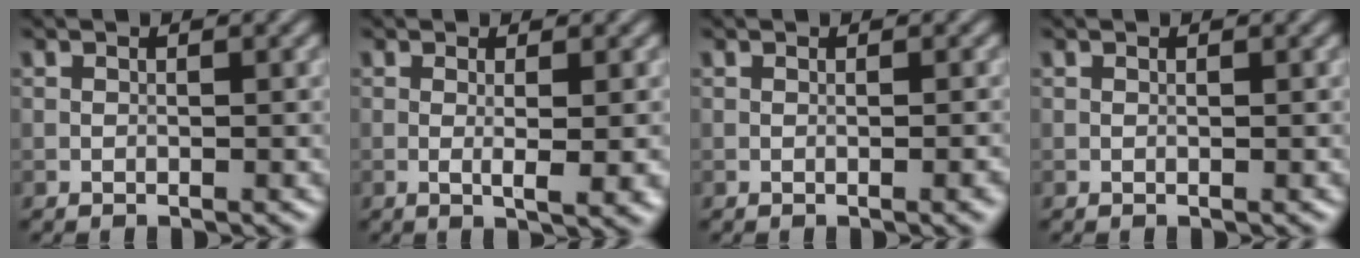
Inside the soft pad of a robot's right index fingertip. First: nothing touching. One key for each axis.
{"total": 3.1, "fx": -0.1, "fy": 0.6, "fz": 3.1, "tx": -0.047, "ty": -0.002, "tz": 0.001}
{"total": 1.7, "fx": -0.2, "fy": 0.5, "fz": 1.6, "tx": -0.015, "ty": 0.001, "tz": -0.005}
{"total": 0.0}